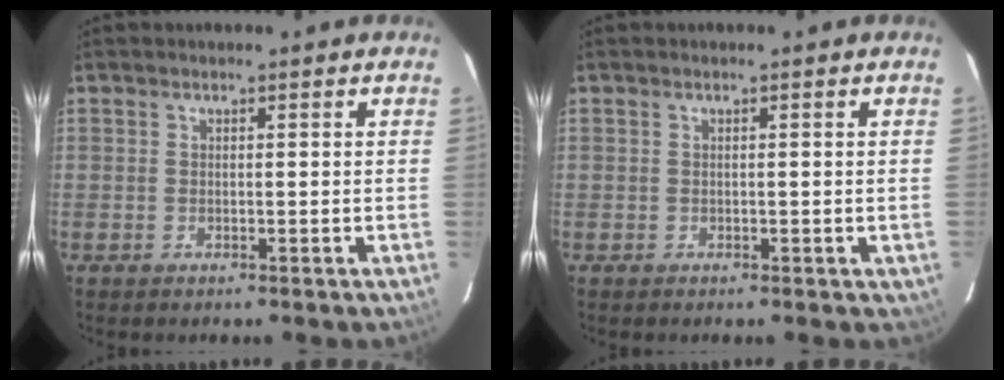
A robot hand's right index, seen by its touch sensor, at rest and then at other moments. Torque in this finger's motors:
{"motor_torque": [0.39, -0.33, 0.16, 0.02]}